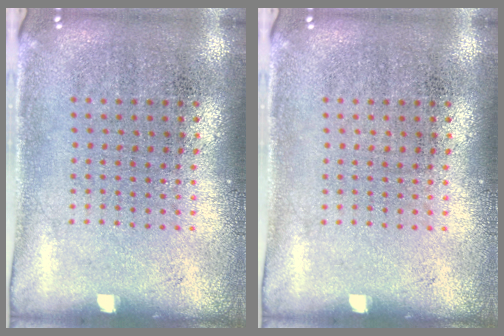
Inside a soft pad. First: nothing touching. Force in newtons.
{"total": 0.0}